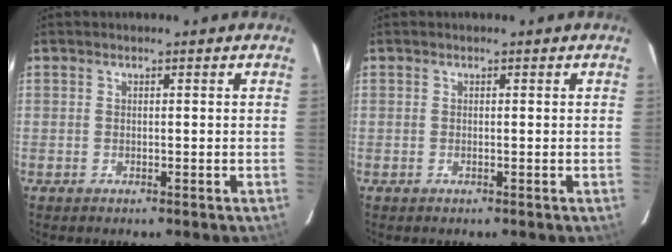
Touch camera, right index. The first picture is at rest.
{"total": 0.0}